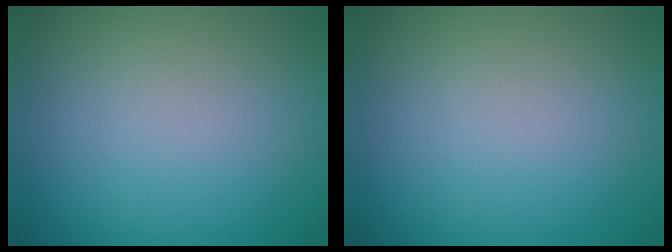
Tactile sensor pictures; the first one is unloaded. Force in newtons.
{"total": 0.0}